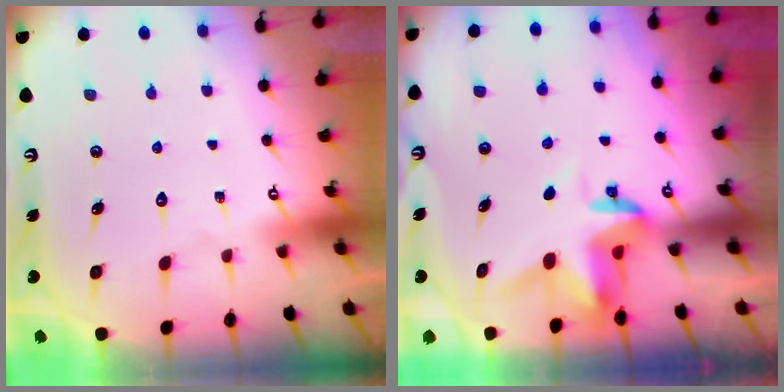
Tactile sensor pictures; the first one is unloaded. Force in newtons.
{"total": 3.4, "press": 3.4, "slide": 0.2}